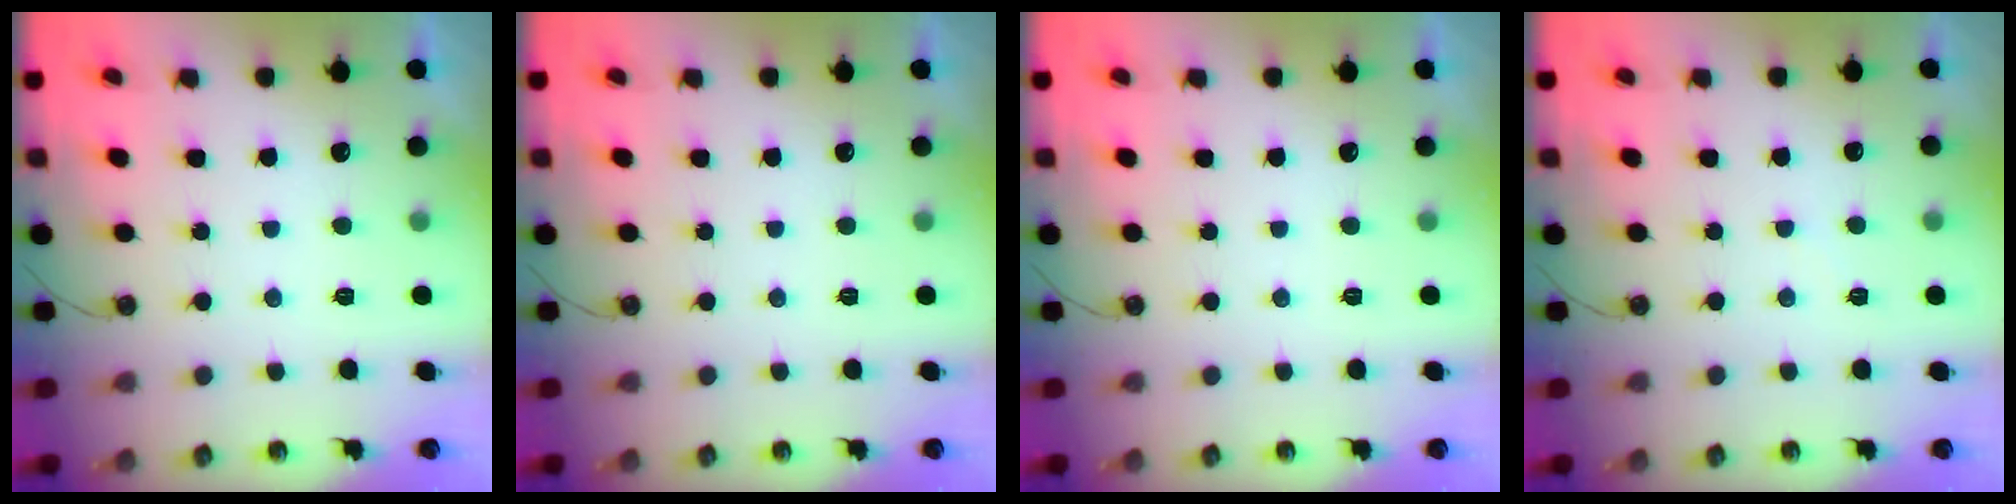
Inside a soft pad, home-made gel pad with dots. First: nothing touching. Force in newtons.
{"total": 0.0}
{"total": 0.0}
{"total": 3.9, "press": 3.9, "slide": 0.6}